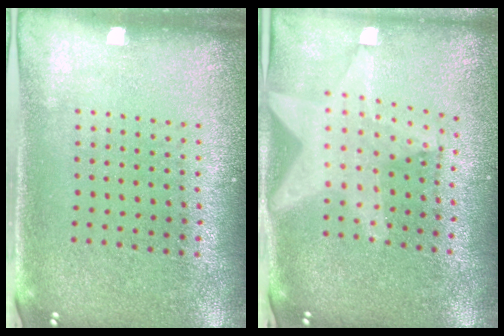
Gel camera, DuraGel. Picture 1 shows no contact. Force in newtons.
{"total": 2.1, "press": 1.7, "slide": 1.1}